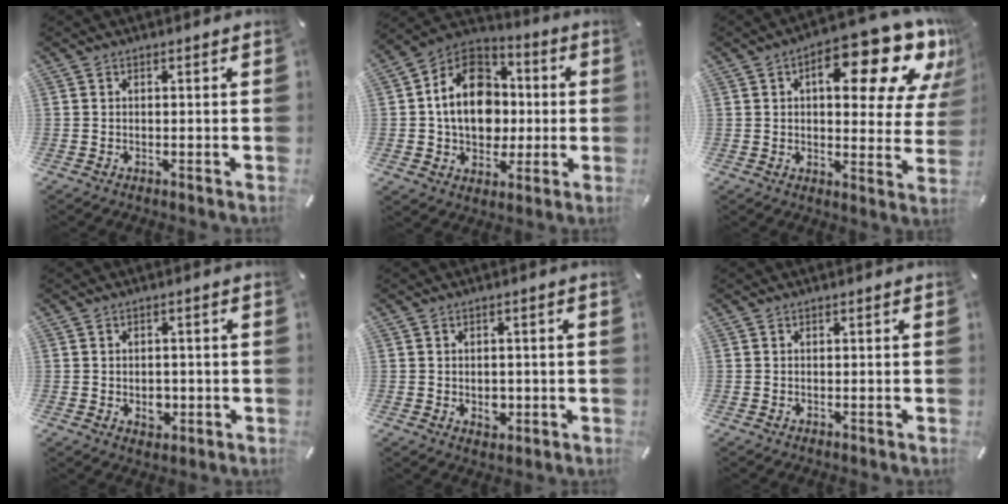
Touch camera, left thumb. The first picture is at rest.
{"total": 16.6, "force": [-0.4, 13.7, 9.4], "torque": [-0.172, 0.012, -0.006]}
{"total": 19.0, "force": [10.0, 8.0, 14.0], "torque": [-0.173, -0.067, 0.155]}
{"total": 4.0, "force": [-0.7, 3.2, 2.4], "torque": [-0.016, -0.005, -0.013]}
{"total": 3.6, "force": [-0.6, 2.7, 2.3], "torque": [-0.023, -0.002, -0.012]}
{"total": 0.0}